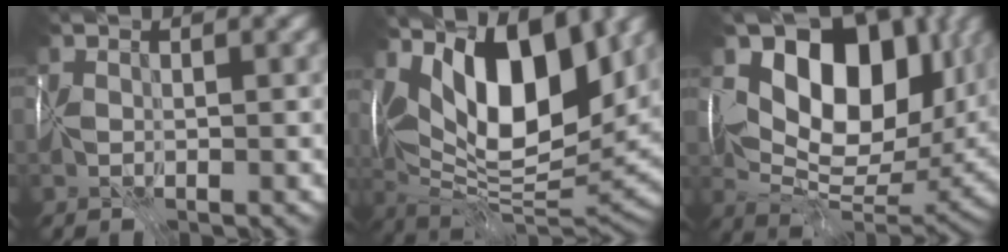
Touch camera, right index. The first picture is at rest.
{"total": 12.3, "force": [5.2, 5.1, 9.8], "torque": [-0.138, -0.001, 0.086]}
{"total": 12.7, "force": [5.0, 7.7, 8.7], "torque": [-0.097, -0.003, 0.096]}